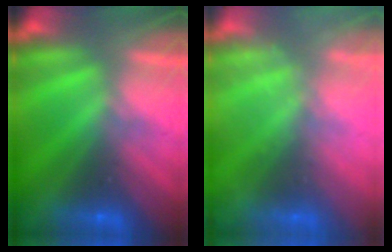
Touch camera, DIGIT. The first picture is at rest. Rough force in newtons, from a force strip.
{"total": 2.4}